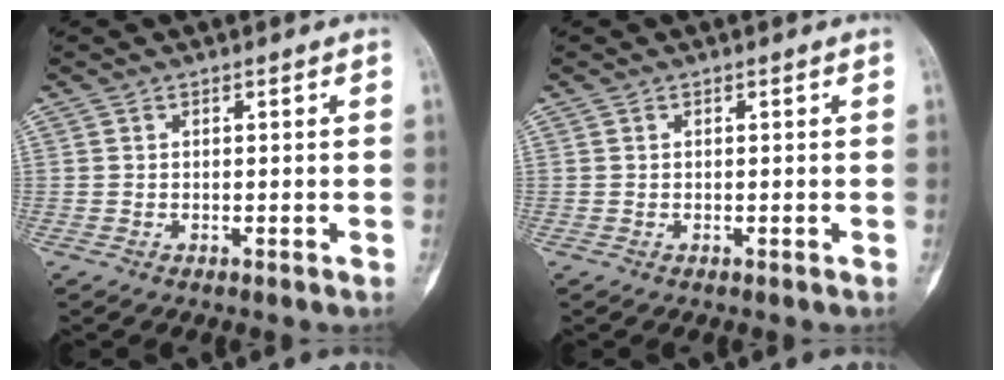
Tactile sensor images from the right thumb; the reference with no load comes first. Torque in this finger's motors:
{"motor_torque": [0.03, 0.03, 0.00, 0.00, 0.02]}